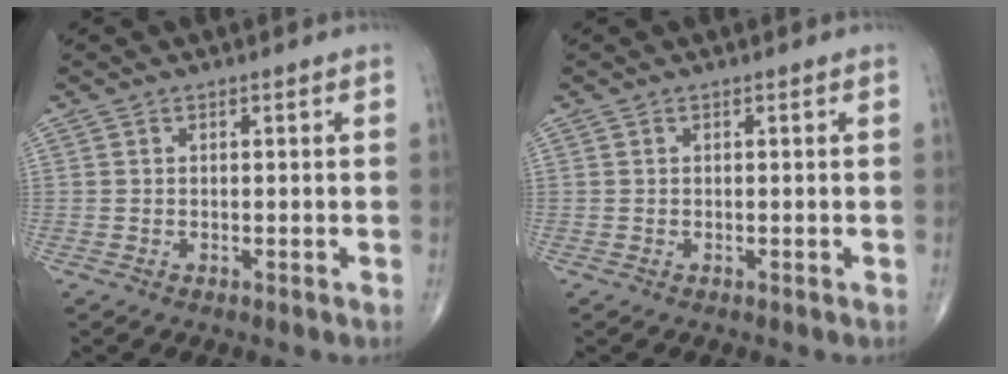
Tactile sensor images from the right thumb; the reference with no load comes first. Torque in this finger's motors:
{"motor_torque": [0.00, 0.00, -0.01, -0.02, 0.00]}